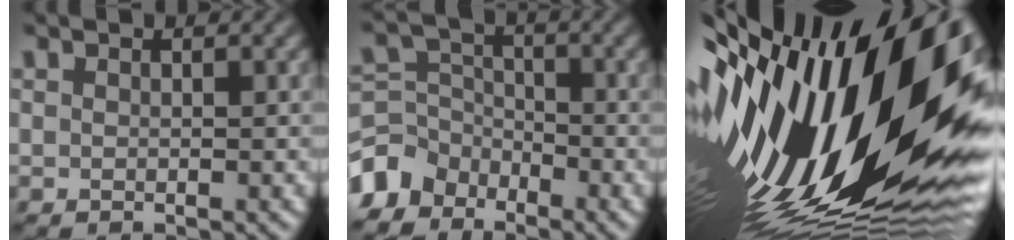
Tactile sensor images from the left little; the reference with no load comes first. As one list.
[{"total": 5.8, "force": [-4.5, 3.5, 1.0], "torque": [-0.007, 0.009, -0.103]}, {"total": 22.1, "force": [-0.5, 9.0, 20.2], "torque": [-0.356, -0.040, -0.028]}]